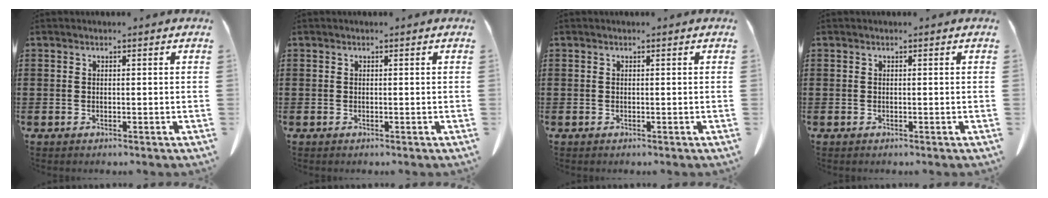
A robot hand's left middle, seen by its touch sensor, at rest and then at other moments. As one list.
[{"total": 0.0}, {"total": 0.0}, {"total": 0.0}]